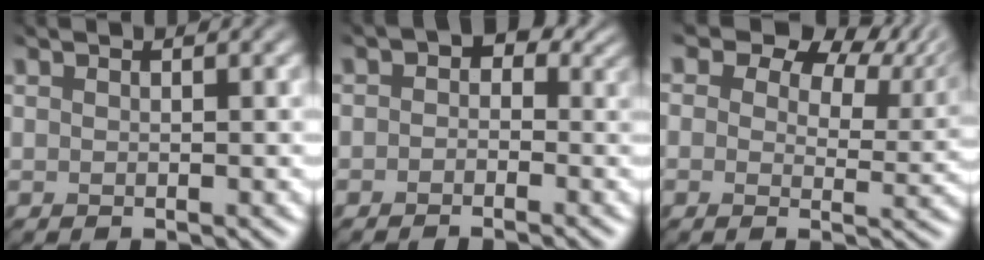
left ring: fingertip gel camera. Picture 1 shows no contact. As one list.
[{"total": 4.4, "force": [0.7, 3.4, 2.7], "torque": [-0.018, 0.005, -0.007]}, {"total": 6.2, "force": [4.0, 3.8, 2.8], "torque": [-0.045, -0.011, 0.058]}]